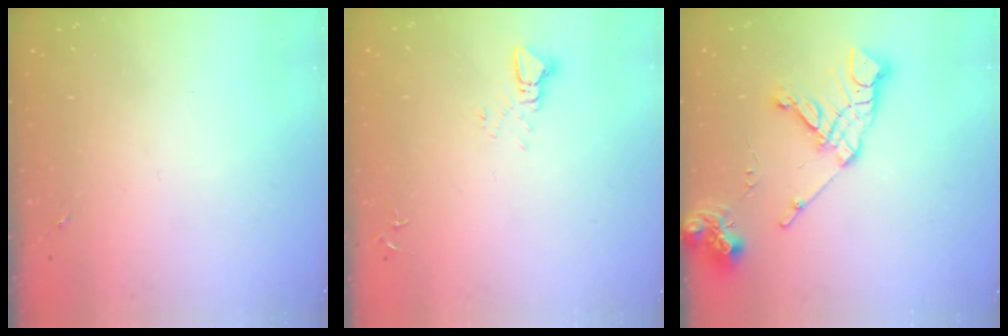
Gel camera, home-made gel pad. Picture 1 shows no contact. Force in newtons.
{"total": 2.5, "press": 2.5, "slide": 0.1}
{"total": 14.4, "press": 14.3, "slide": 1.9}